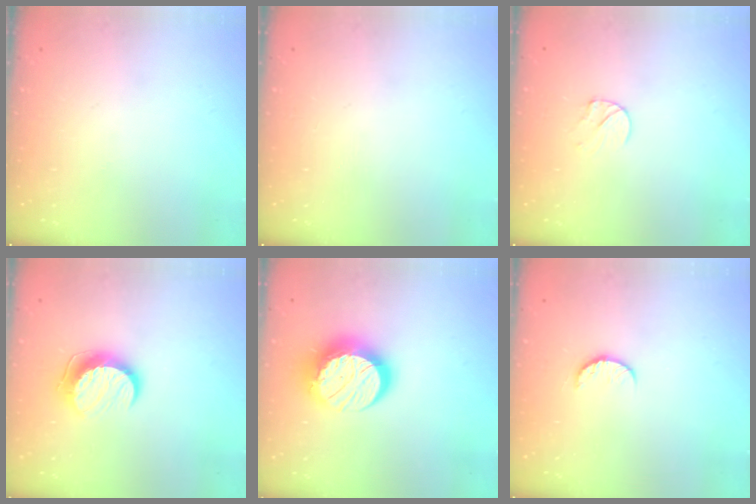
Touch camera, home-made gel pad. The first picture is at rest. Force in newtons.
{"total": 0.0}
{"total": 3.5, "press": 3.5, "slide": 0.4}
{"total": 10.3, "press": 10.3, "slide": 0.2}
{"total": 14.2, "press": 14.1, "slide": 1.4}
{"total": 6.5, "press": 6.5, "slide": 0.7}